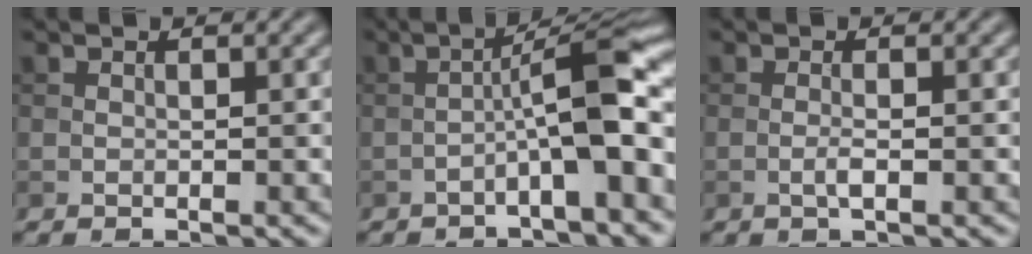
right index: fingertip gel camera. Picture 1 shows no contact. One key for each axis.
{"total": 7.0, "fx": -2.4, "fy": 0.9, "fz": 6.5, "tx": -0.097, "ty": 0.033, "tz": -0.045}
{"total": 1.2, "fx": -0.4, "fy": 0.2, "fz": 1.1, "tx": -0.023, "ty": 0.000, "tz": -0.010}